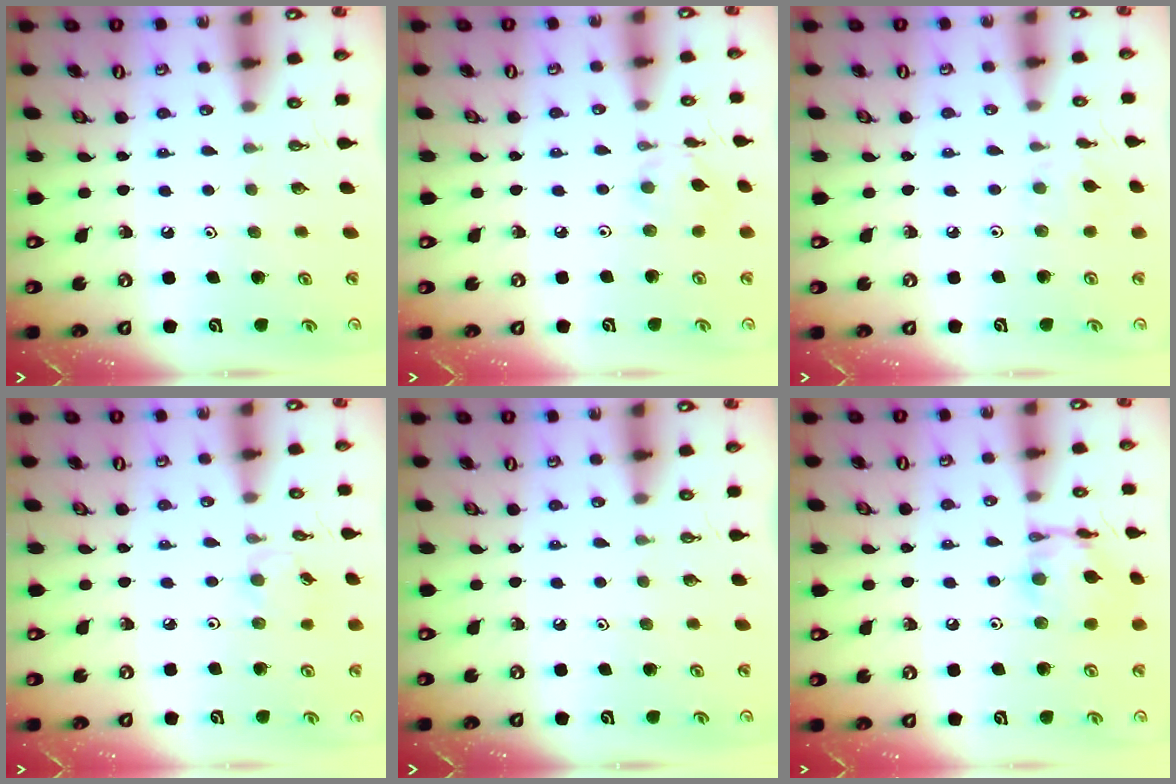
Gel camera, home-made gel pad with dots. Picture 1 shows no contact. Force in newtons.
{"total": 3.7, "press": 3.7, "slide": 0.3}
{"total": 2.0, "press": 2.0, "slide": 0.4}
{"total": 2.7, "press": 2.7, "slide": 0.5}
{"total": 0.0}
{"total": 12.8, "press": 12.7, "slide": 1.2}